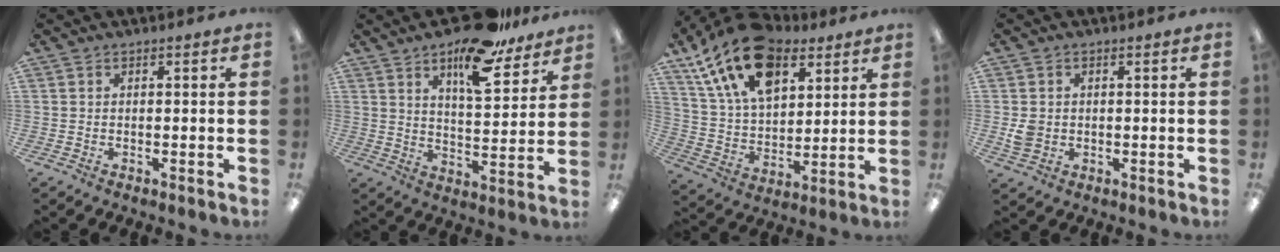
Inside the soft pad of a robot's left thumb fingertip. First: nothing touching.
{"total": 14.8, "force": [10.9, 5.3, 8.5], "torque": [-0.125, -0.062, 0.184]}
{"total": 20.2, "force": [11.7, 11.6, 11.7], "torque": [-0.219, -0.044, 0.211]}
{"total": 3.6, "force": [0.0, 3.2, 1.7], "torque": [-0.023, 0.004, 0.001]}